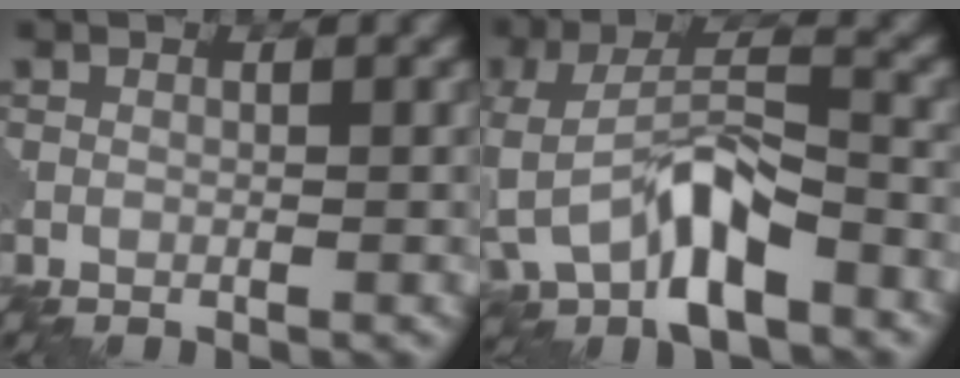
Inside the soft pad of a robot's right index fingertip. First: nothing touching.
{"total": 8.6, "force": [-3.9, 4.3, 6.3], "torque": [-0.125, 0.001, -0.076]}